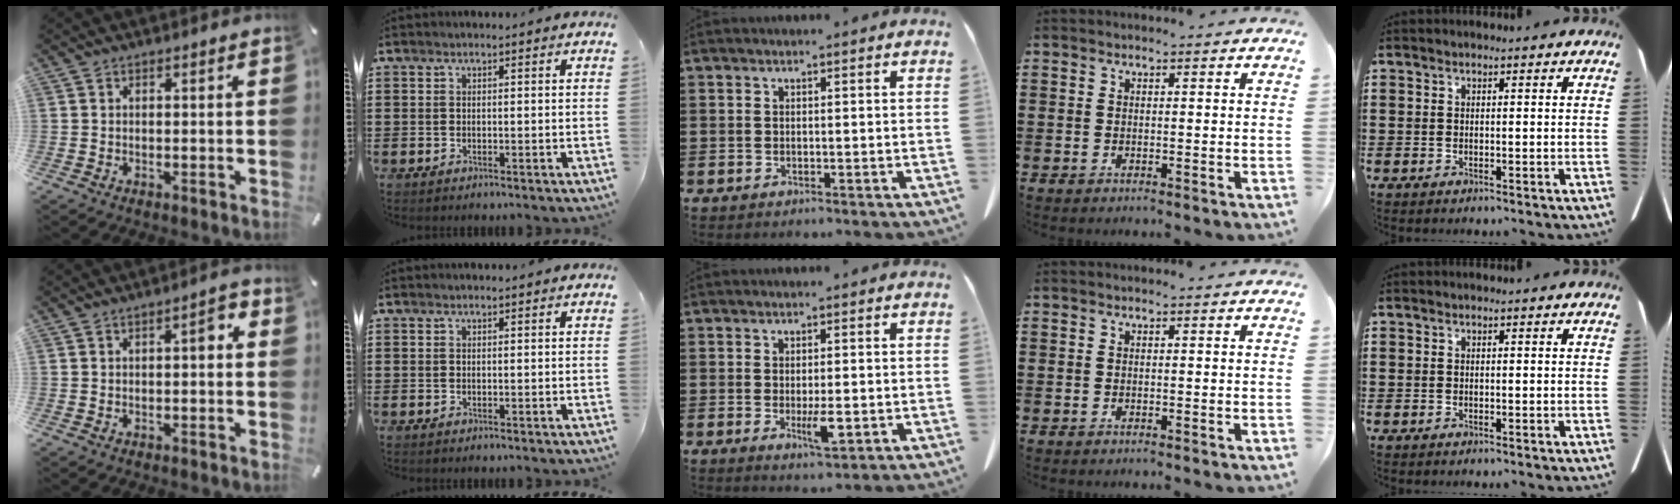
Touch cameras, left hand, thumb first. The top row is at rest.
{"thumb": {"total": 3.7, "force": [0.2, 1.5, 3.4], "torque": [-0.042, 0.005, -0.006]}, "middle": {"total": 3.7, "force": [-0.6, 1.0, 3.5], "torque": [-0.065, -0.003, -0.011]}}